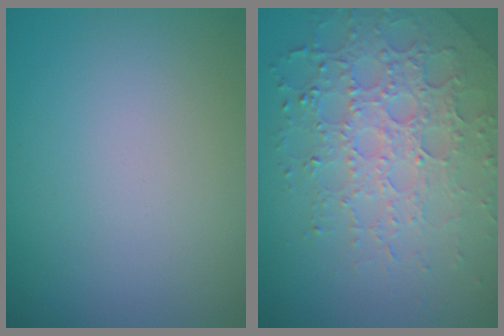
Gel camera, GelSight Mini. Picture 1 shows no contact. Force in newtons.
{"total": 6.2, "press": 4.8, "slide": 3.9}